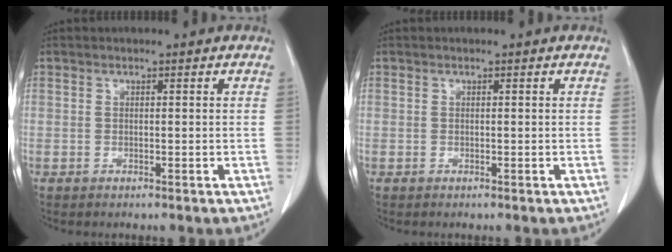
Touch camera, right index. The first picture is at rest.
{"total": 0.0}